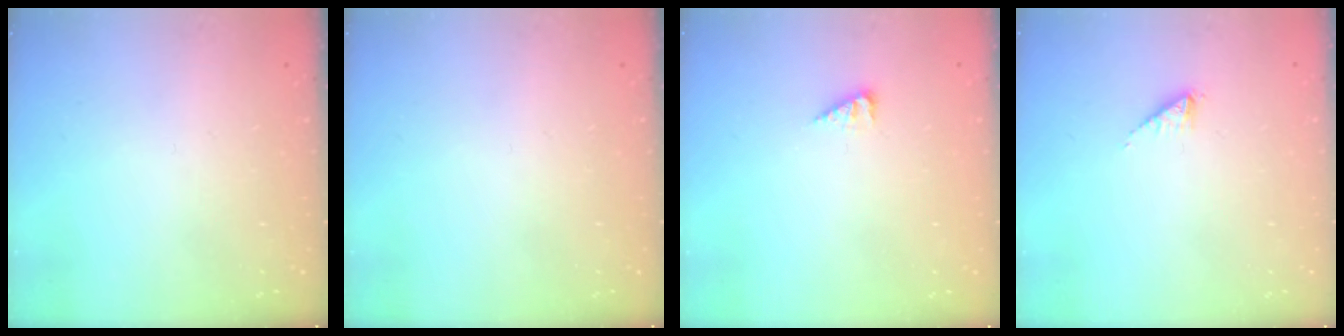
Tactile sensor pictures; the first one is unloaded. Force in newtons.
{"total": 0.0}
{"total": 2.7, "press": 2.7, "slide": 0.4}
{"total": 2.1, "press": 2.1, "slide": 0.2}